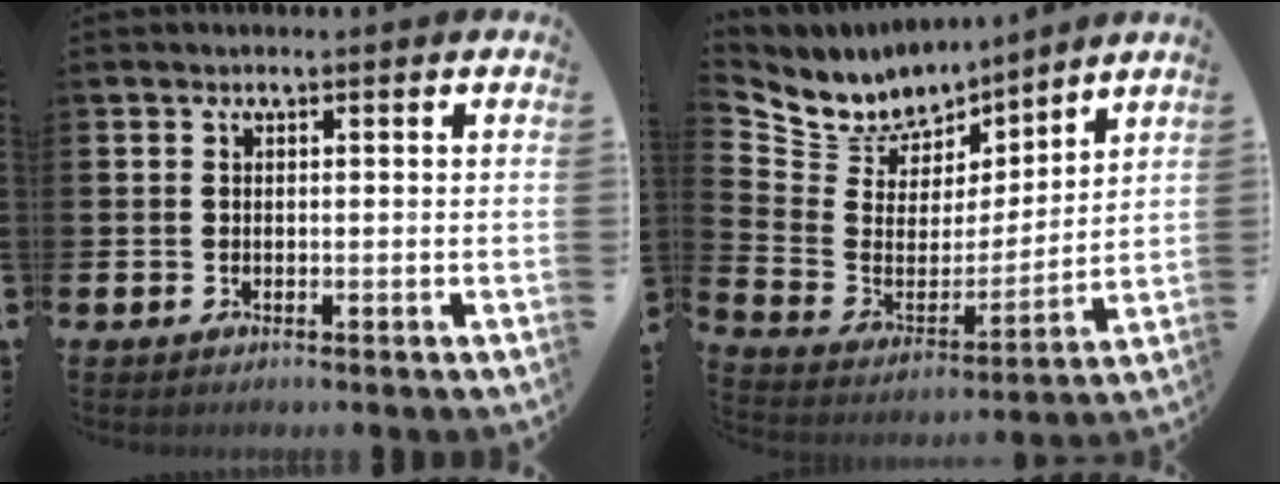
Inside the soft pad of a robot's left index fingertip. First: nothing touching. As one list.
[{"total": 8.2, "force": [7.6, 3.0, -0.4], "torque": [-0.049, -0.064, 0.138]}]